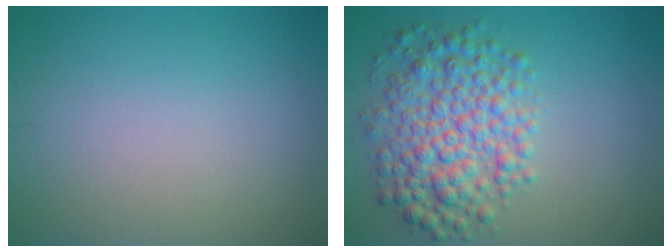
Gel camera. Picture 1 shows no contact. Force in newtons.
{"total": 6.5, "press": 6.5, "slide": 0.0}